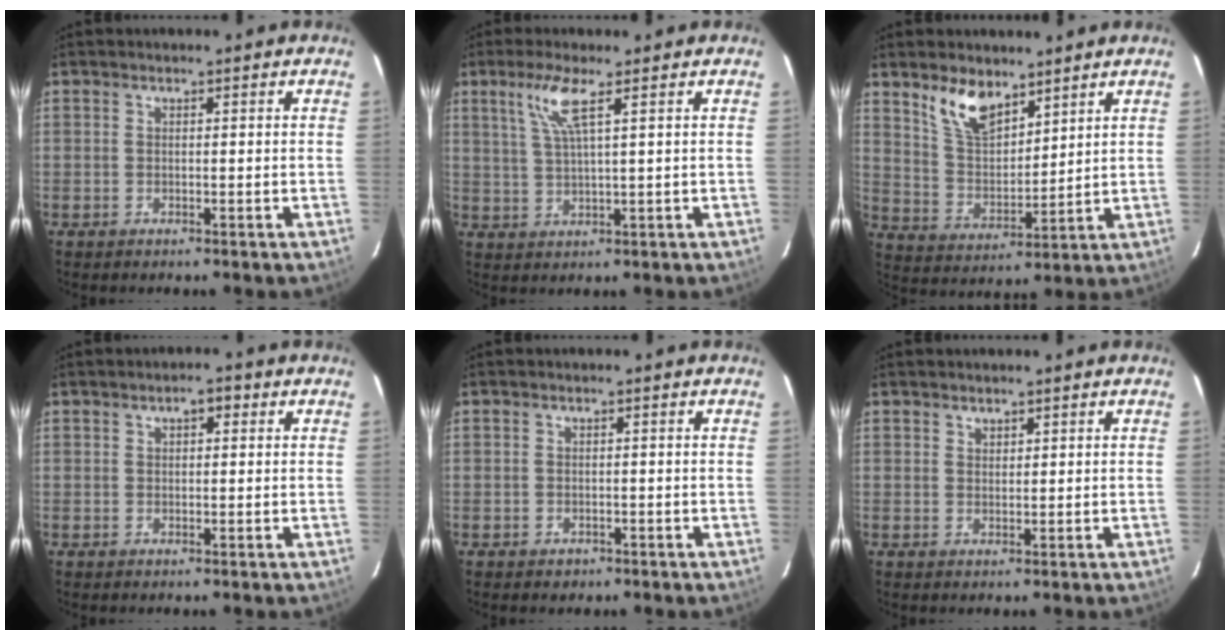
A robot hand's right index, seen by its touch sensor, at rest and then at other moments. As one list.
[{"total": 5.6, "force": [2.8, 0.1, 4.8], "torque": [-0.100, 0.002, 0.061]}, {"total": 9.5, "force": [6.6, 4.3, 5.3], "torque": [-0.097, 0.008, 0.135]}, {"total": 2.3, "force": [0.9, 1.3, 1.7], "torque": [-0.024, 0.011, 0.012]}, {"total": 1.7, "force": [-0.9, 1.4, 0.4], "torque": [-0.008, 0.000, -0.009]}, {"total": 1.2, "force": [1.0, 0.7, 0.1], "torque": [-0.001, 0.002, 0.017]}]